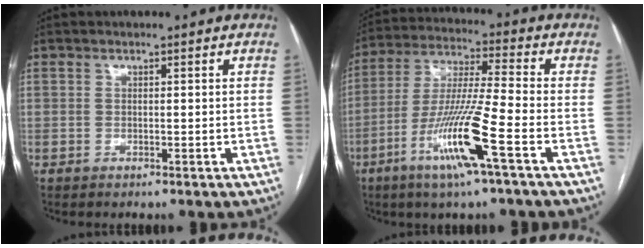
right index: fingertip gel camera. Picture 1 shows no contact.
{"total": 13.5, "force": [-6.1, -0.6, 12.1], "torque": [-0.244, -0.017, -0.117]}